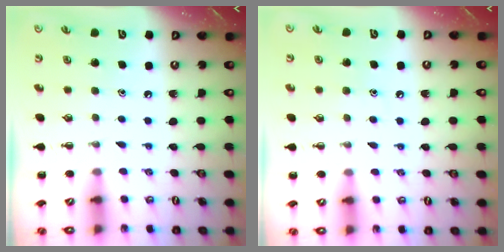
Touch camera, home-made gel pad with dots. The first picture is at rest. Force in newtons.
{"total": 5.8, "press": 5.6, "slide": 1.5}